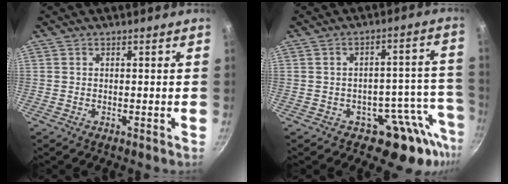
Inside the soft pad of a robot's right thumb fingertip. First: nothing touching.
{"total": 10.3, "force": [-6.4, 6.8, 4.3], "torque": [0.024, 0.062, -0.082]}